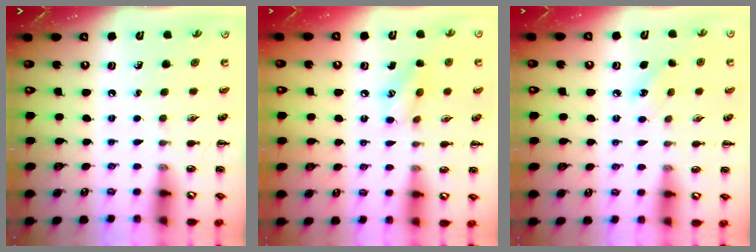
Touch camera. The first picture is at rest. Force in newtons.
{"total": 8.2, "press": 8.1, "slide": 1.3}
{"total": 5.2, "press": 5.0, "slide": 1.3}